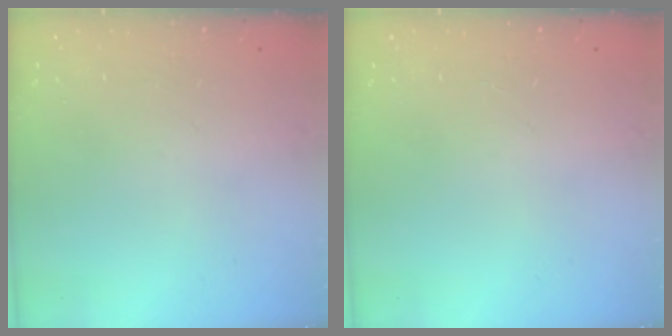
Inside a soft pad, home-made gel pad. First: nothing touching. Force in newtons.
{"total": 0.0}